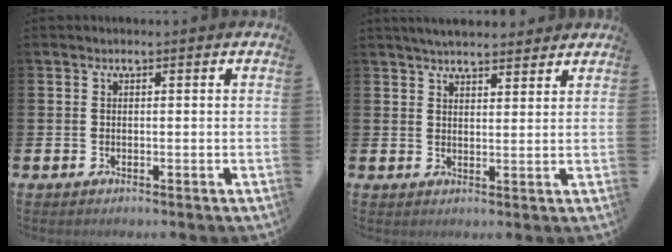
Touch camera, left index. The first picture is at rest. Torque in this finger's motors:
{"motor_torque": [0.73, -1.41, 0.19, 0.09]}